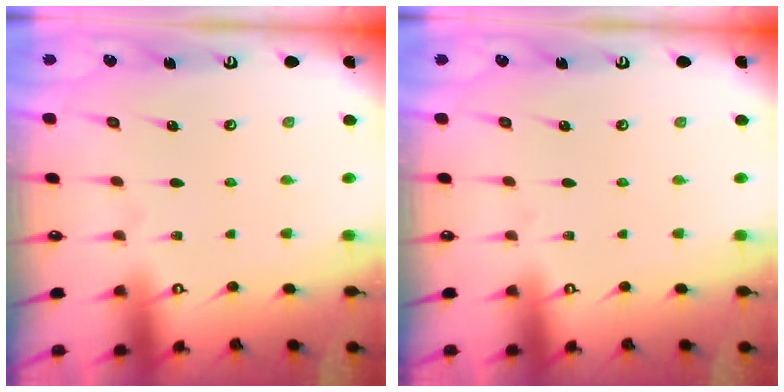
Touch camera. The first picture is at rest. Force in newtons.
{"total": 0.0}